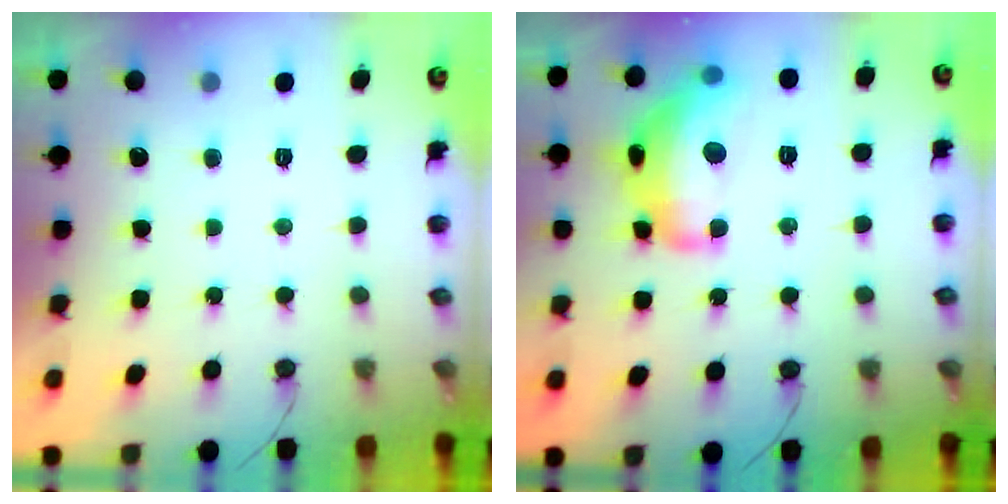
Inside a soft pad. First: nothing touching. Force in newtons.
{"total": 16.3, "press": 16.3, "slide": 0.9}